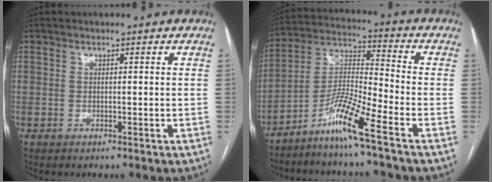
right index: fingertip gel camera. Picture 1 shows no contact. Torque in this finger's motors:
{"motor_torque": [0.31, -0.53, 0.03, -0.01]}